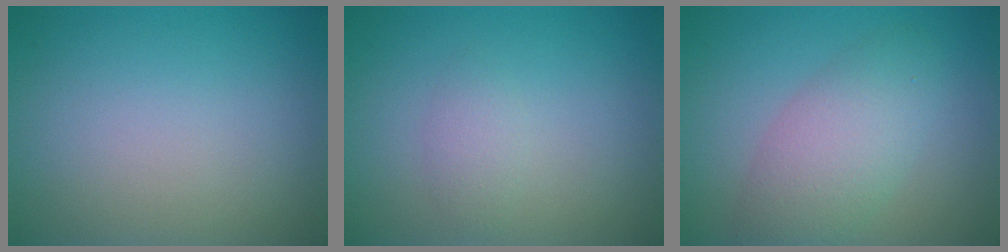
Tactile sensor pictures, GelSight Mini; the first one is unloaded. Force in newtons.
{"total": 1.4, "press": 1.4, "slide": 0.0}
{"total": 4.6, "press": 4.6, "slide": 0.1}